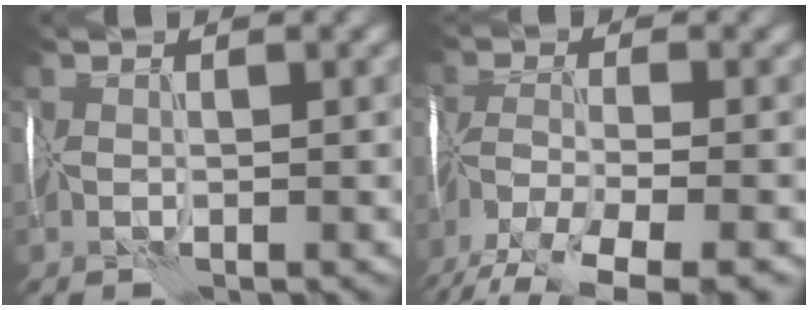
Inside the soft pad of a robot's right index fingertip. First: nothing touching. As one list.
[{"total": 9.1, "force": [-6.8, 2.4, 5.5], "torque": [-0.106, -0.024, -0.119]}]